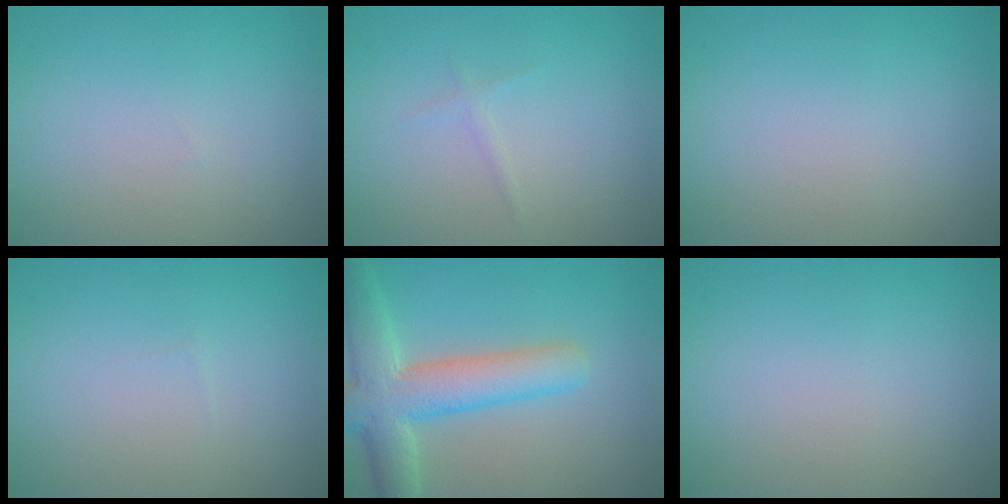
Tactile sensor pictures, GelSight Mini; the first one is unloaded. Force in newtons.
{"total": 0.6, "press": 0.6, "slide": 0.1}
{"total": 0.0}
{"total": 0.0}
{"total": 6.8, "press": 6.8, "slide": 0.3}
{"total": 0.0}